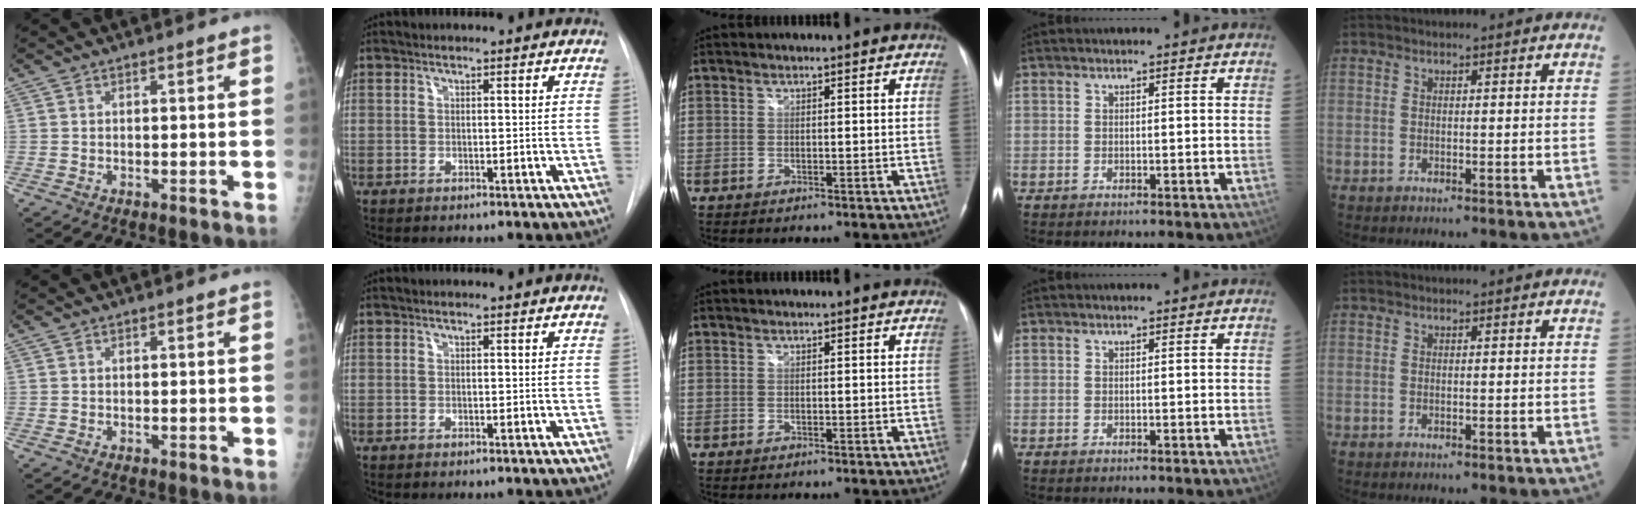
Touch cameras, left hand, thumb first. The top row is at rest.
{}